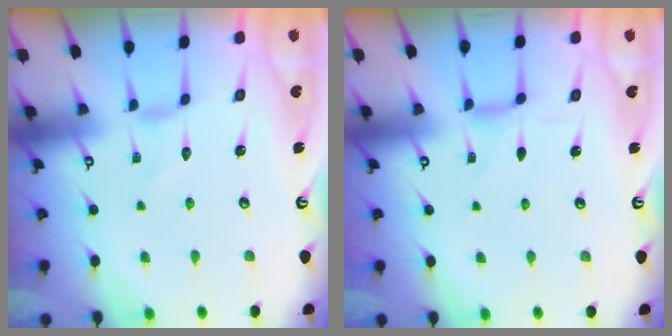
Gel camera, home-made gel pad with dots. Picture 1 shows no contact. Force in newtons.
{"total": 1.3, "press": 1.3, "slide": 0.3}